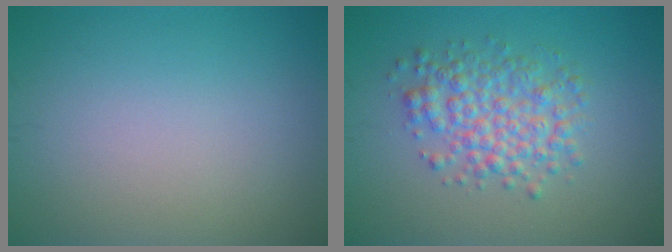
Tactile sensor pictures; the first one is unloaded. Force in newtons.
{"total": 4.4, "press": 4.4, "slide": 0.0}